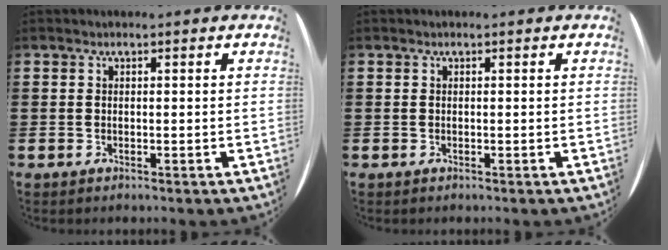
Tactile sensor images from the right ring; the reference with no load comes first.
{"total": 0.0}